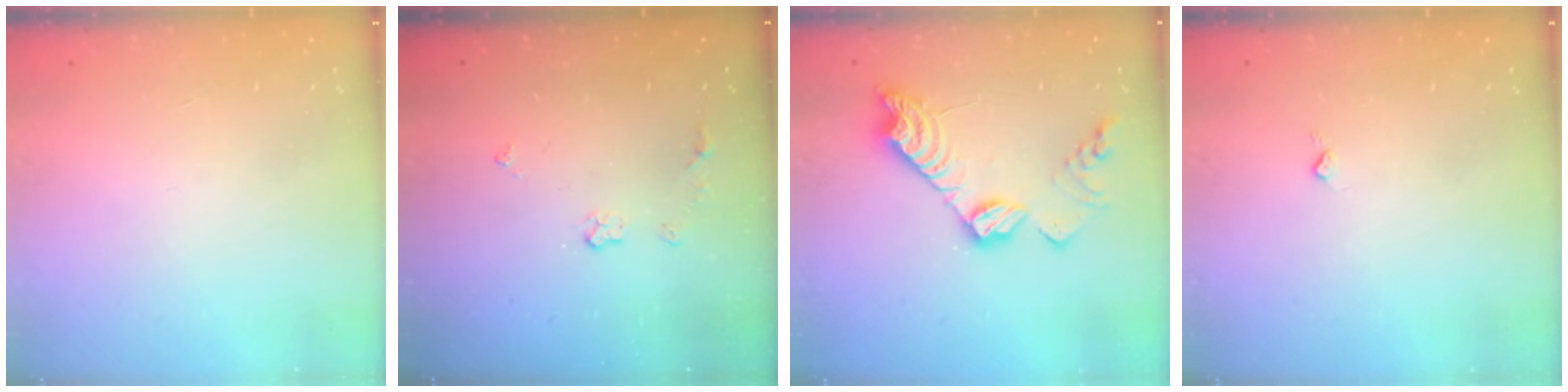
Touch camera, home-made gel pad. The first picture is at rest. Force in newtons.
{"total": 3.4, "press": 3.4, "slide": 0.4}
{"total": 14.8, "press": 14.8, "slide": 0.8}
{"total": 2.7, "press": 2.6, "slide": 0.4}